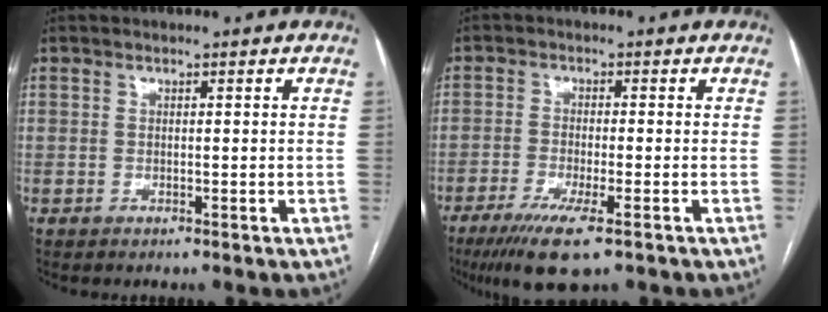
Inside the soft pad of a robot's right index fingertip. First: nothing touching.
{"total": 8.0, "force": [-5.0, 1.0, 6.2], "torque": [-0.109, -0.022, -0.081]}